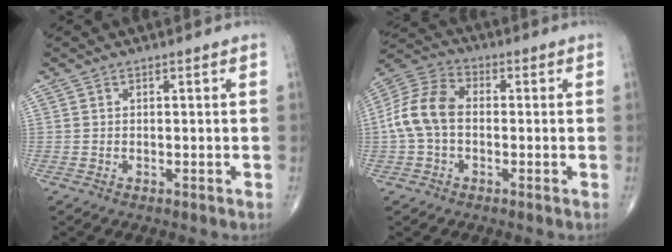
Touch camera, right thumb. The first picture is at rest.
{"total": 10.4, "force": [-0.7, 7.0, 7.6], "torque": [-0.153, 0.031, -0.026]}